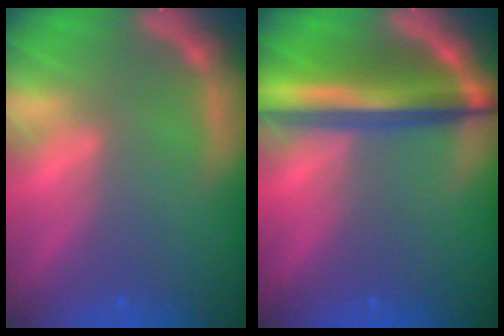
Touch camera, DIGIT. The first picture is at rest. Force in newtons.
{"total": 8.1}